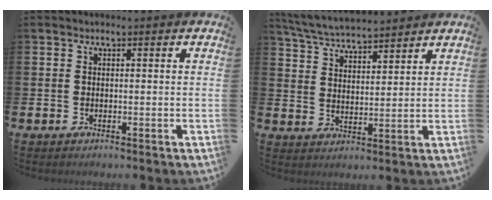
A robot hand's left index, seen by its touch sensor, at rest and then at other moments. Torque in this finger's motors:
{"motor_torque": [0.04, -0.46, 0.75, 0.11]}